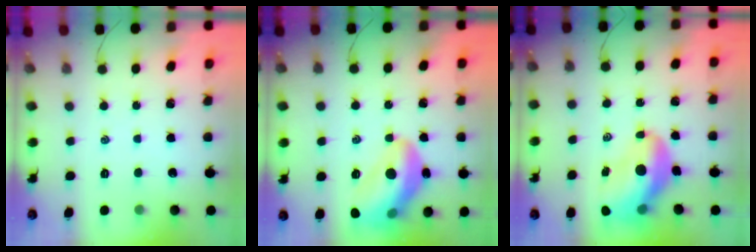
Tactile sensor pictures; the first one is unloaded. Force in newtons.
{"total": 16.4, "press": 16.3, "slide": 1.8}
{"total": 13.9, "press": 13.3, "slide": 4.1}